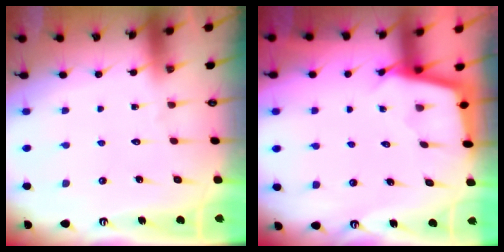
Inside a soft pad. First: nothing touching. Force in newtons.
{"total": 2.3, "press": 2.3, "slide": 0.2}